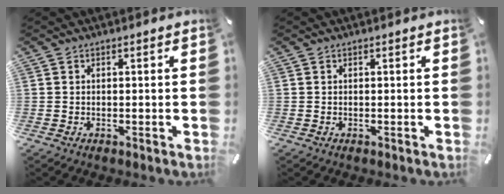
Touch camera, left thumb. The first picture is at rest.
{"total": 0.0}